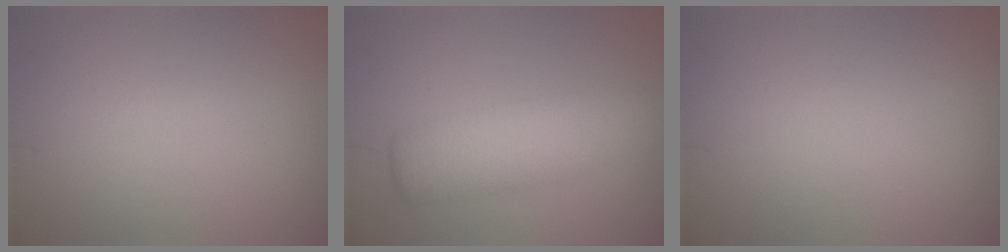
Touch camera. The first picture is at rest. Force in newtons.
{"total": 5.7, "press": 5.7, "slide": 0.1}
{"total": 0.0}